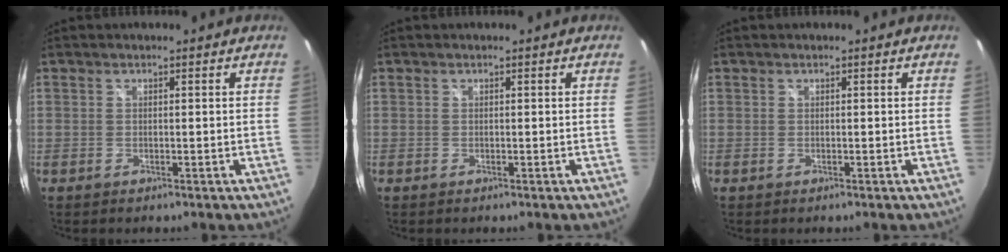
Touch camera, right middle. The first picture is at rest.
{"total": 0.0}
{"total": 0.0}